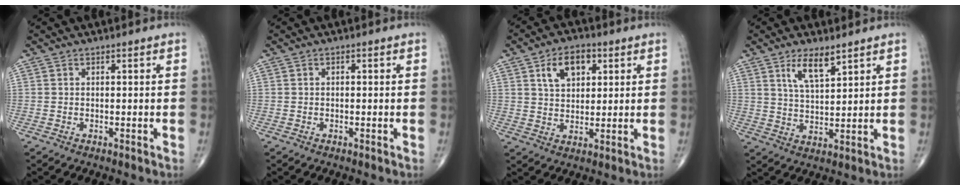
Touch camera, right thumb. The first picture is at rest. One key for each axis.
{"total": 0.0}
{"total": 8.3, "fx": 3.4, "fy": 5.1, "fz": 5.5, "tx": -0.071, "ty": -0.005, "tz": 0.056}
{"total": 6.7, "fx": 4.1, "fy": 2.1, "fz": 4.8, "tx": -0.081, "ty": -0.026, "tz": 0.080}